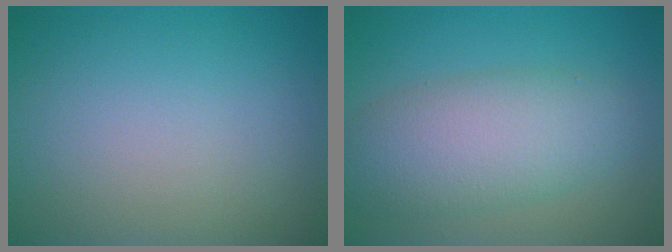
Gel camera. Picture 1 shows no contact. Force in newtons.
{"total": 6.3, "press": 6.3, "slide": 0.2}